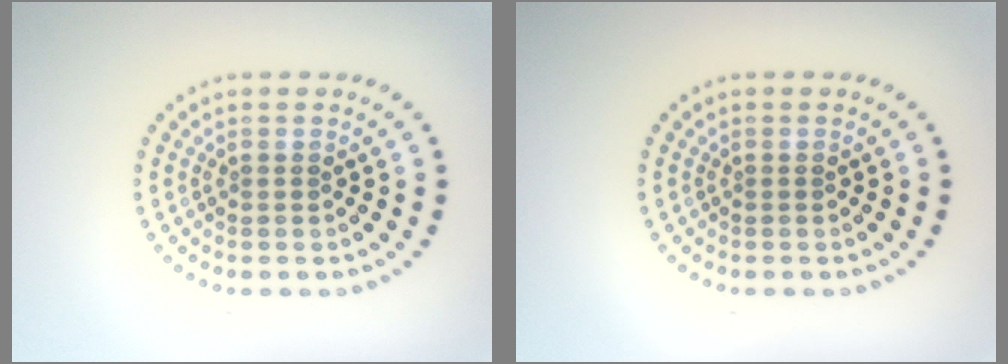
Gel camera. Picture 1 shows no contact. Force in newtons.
{"total": 0.0}